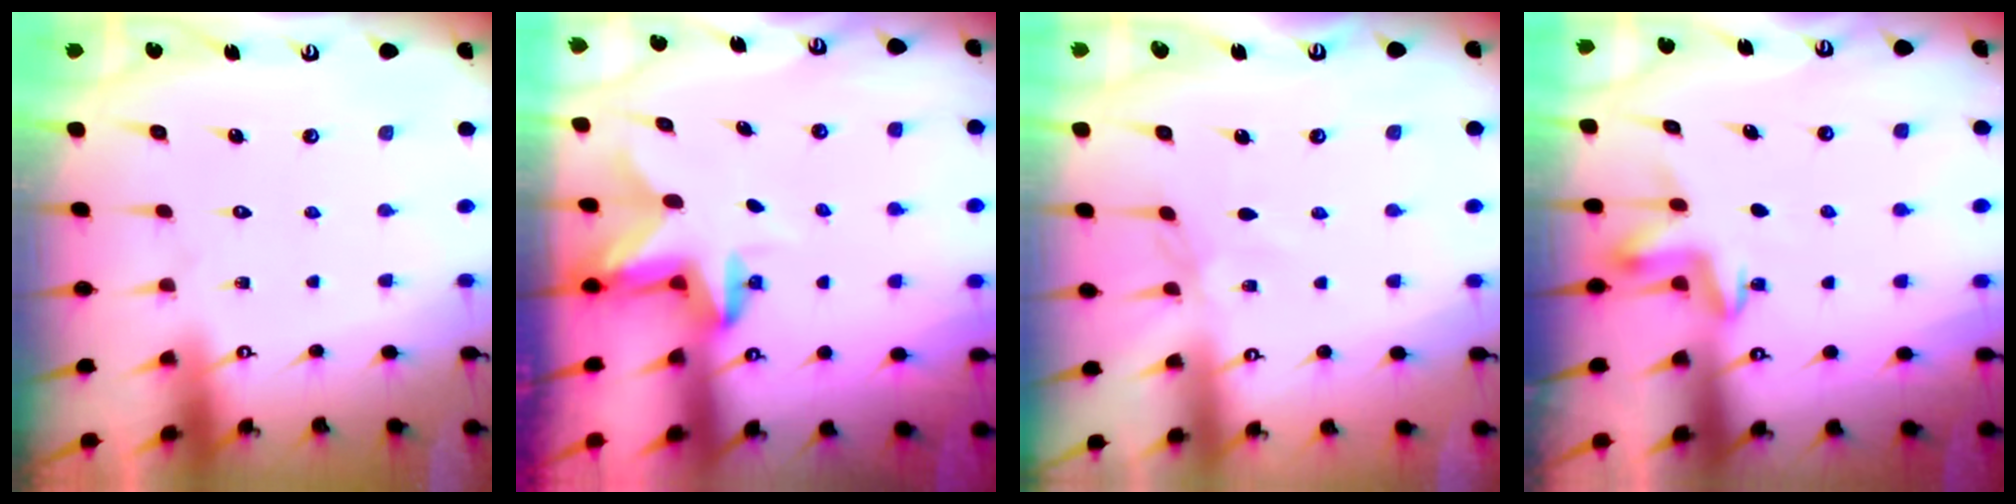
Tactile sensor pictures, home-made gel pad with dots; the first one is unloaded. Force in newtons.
{"total": 2.9, "press": 2.8, "slide": 0.5}
{"total": 2.2, "press": 2.2, "slide": 0.3}
{"total": 3.3, "press": 3.3, "slide": 0.4}